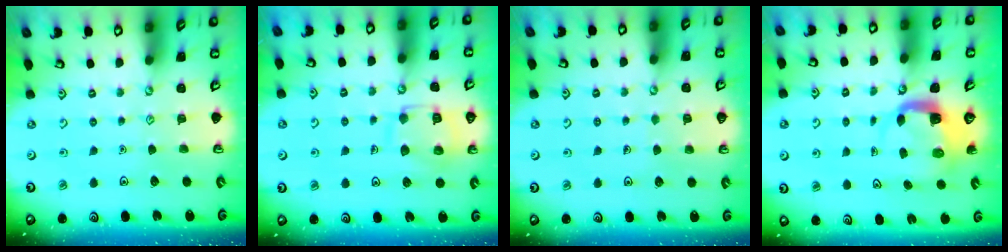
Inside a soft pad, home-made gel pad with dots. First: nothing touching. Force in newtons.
{"total": 12.7, "press": 12.7, "slide": 1.3}
{"total": 4.6, "press": 4.6, "slide": 0.4}
{"total": 4.0, "press": 3.9, "slide": 0.4}